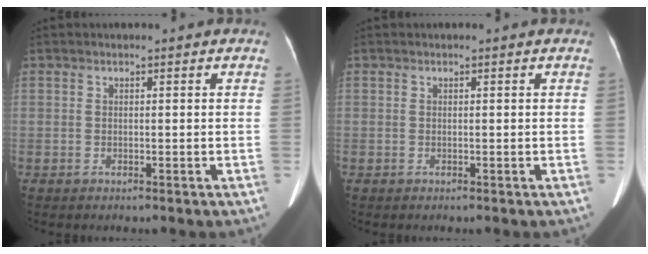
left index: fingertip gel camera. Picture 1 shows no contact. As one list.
[{"total": 0.0}]